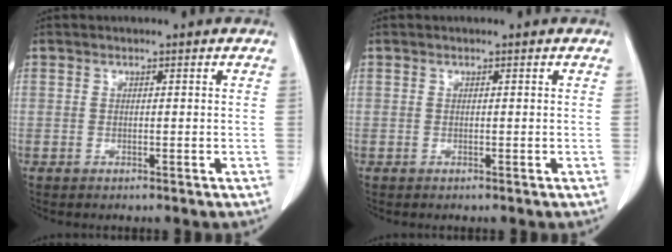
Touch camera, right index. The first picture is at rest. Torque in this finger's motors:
{"motor_torque": [0.00, 0.00, 0.00, 0.00]}